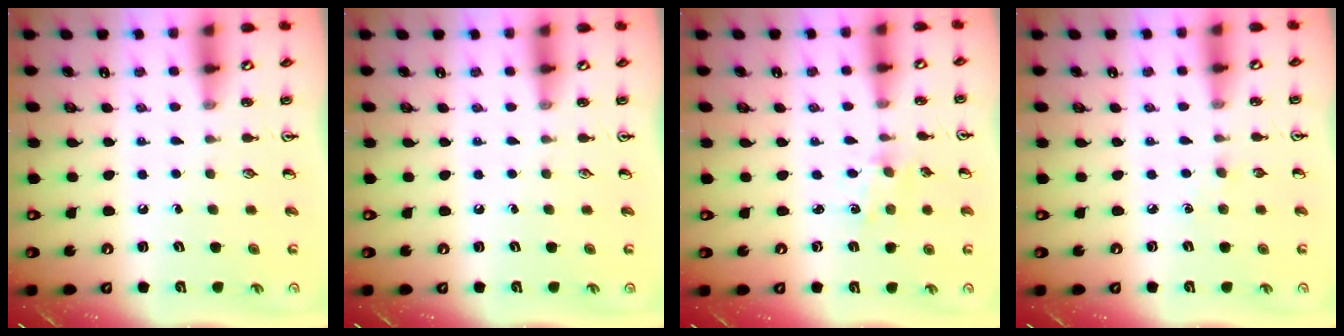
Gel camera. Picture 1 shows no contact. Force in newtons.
{"total": 0.0}
{"total": 1.0, "press": 0.9, "slide": 0.2}
{"total": 2.6, "press": 2.5, "slide": 0.3}